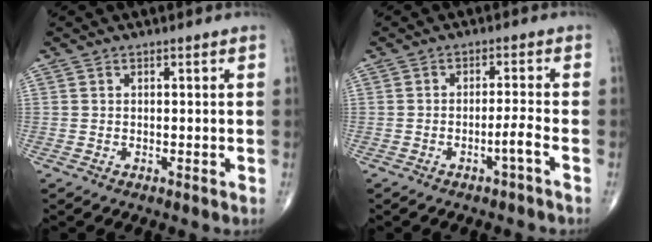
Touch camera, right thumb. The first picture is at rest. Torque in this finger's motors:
{"motor_torque": [3.23, 1.78, 0.24, -0.25, 0.01]}